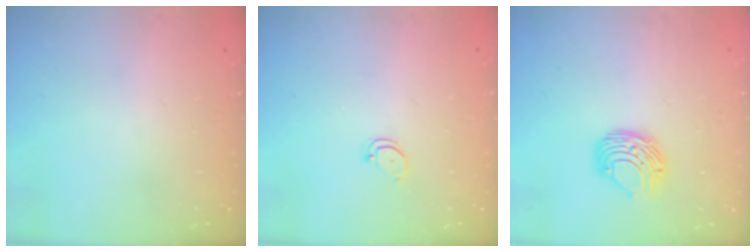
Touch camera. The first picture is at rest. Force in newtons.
{"total": 2.4, "press": 2.4, "slide": 0.2}
{"total": 8.7, "press": 8.6, "slide": 0.7}